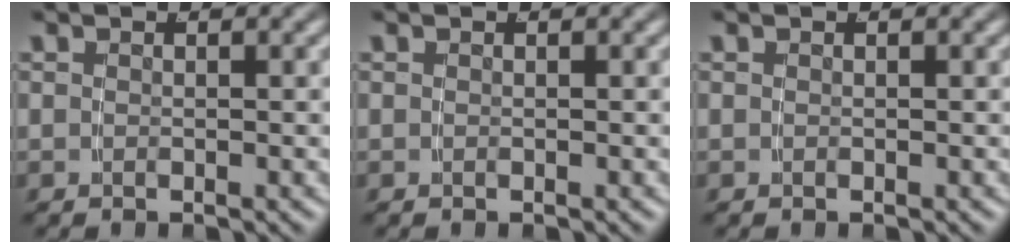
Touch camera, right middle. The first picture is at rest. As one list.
[{"total": 0.0}, {"total": 0.0}]